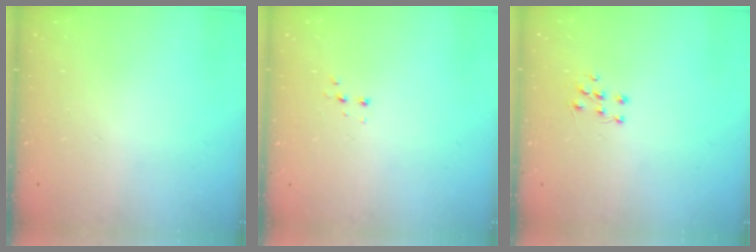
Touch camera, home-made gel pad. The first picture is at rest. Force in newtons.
{"total": 3.0, "press": 2.9, "slide": 0.7}
{"total": 4.9, "press": 4.9, "slide": 0.4}